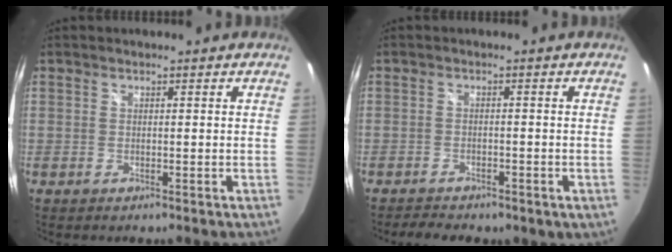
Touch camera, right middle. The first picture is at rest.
{"total": 5.4, "force": [-3.8, 2.6, 2.7], "torque": [-0.062, -0.005, -0.050]}